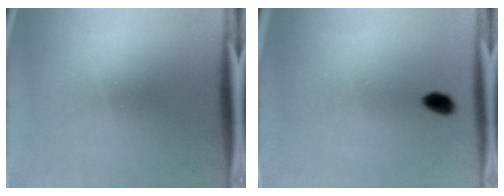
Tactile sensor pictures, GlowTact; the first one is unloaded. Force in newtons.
{"total": 2.7}